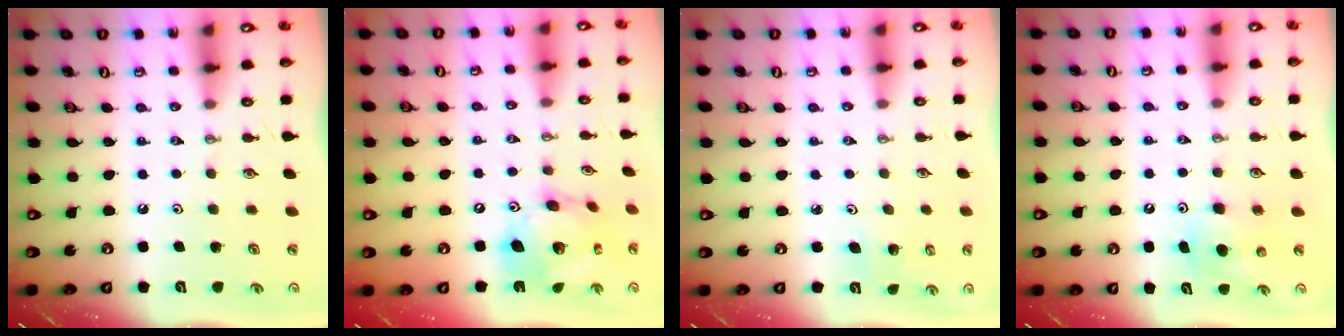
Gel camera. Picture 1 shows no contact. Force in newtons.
{"total": 16.8, "press": 16.7, "slide": 1.8}
{"total": 2.9, "press": 2.8, "slide": 0.8}
{"total": 6.3, "press": 6.2, "slide": 1.2}